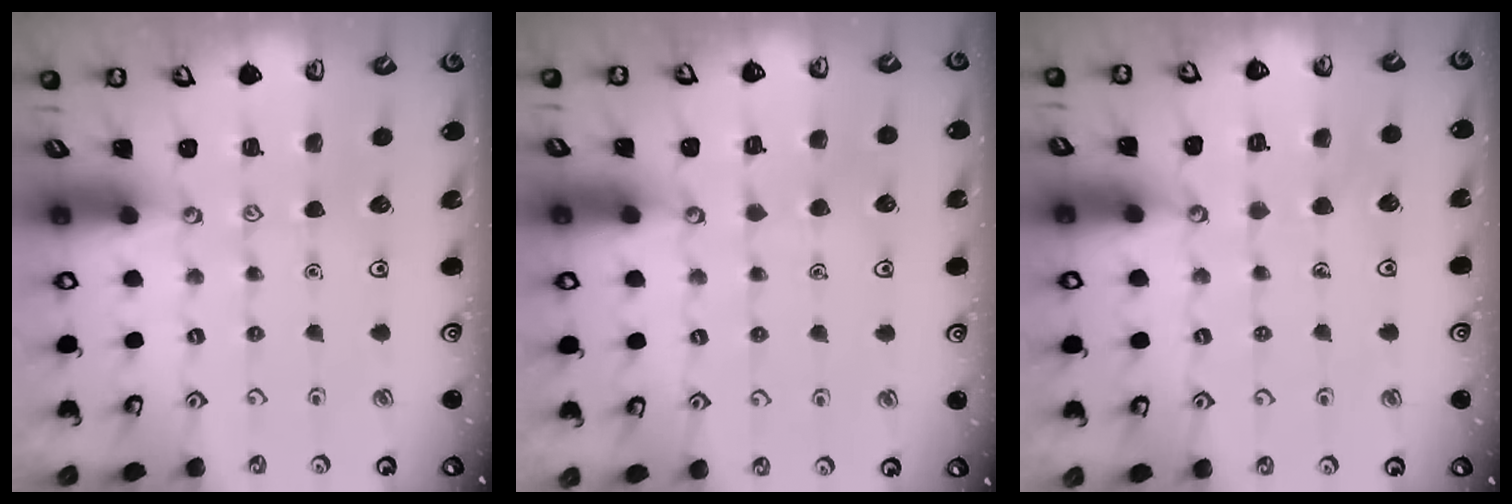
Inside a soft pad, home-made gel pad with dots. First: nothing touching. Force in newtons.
{"total": 3.4, "press": 3.4, "slide": 0.3}
{"total": 5.6, "press": 5.6, "slide": 0.4}